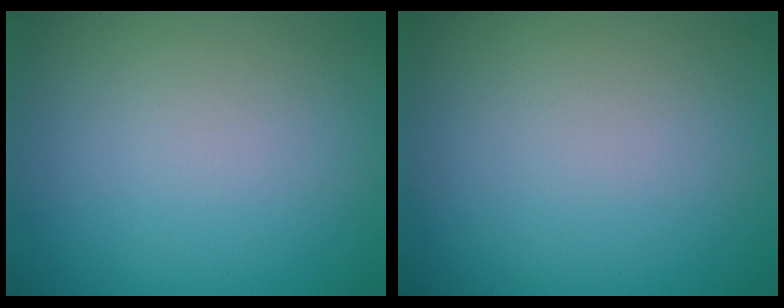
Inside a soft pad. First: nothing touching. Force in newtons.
{"total": 0.0}